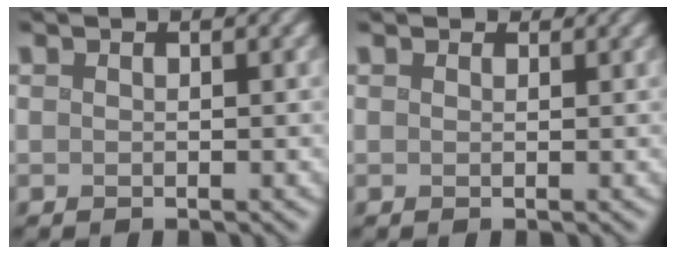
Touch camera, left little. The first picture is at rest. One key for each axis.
{"total": 1.4, "fx": 1.3, "fy": 0.5, "fz": 0.3, "tx": -0.006, "ty": -0.002, "tz": 0.011}